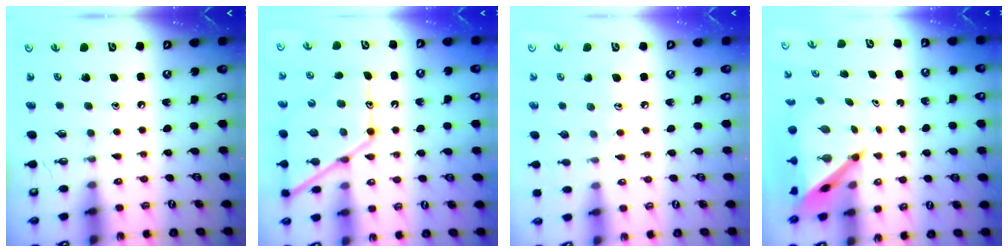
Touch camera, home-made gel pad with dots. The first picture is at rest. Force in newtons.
{"total": 15.5, "press": 15.5, "slide": 1.4}
{"total": 5.8, "press": 5.8, "slide": 0.6}
{"total": 5.4, "press": 5.3, "slide": 0.7}